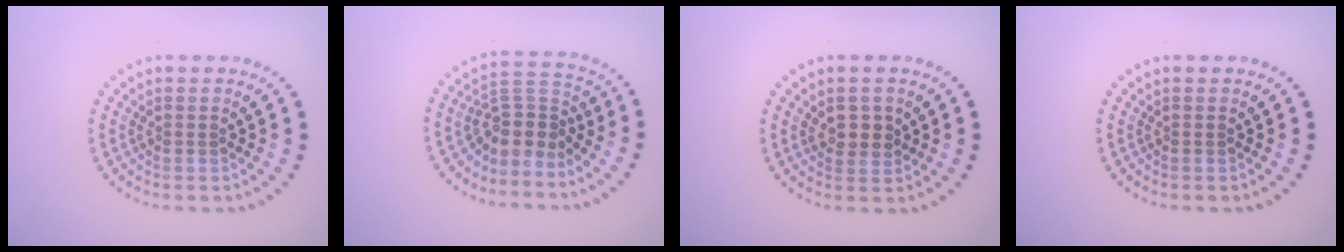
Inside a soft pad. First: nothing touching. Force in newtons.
{"total": 3.3, "press": 2.4, "slide": 2.2}
{"total": 1.9, "press": 1.8, "slide": 0.5}
{"total": 0.0}